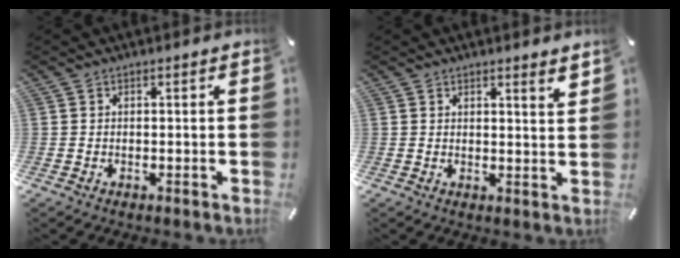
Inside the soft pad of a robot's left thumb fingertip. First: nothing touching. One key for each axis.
{"total": 2.4, "fx": 2.2, "fy": 0.0, "fz": 0.8, "tx": -0.012, "ty": -0.016, "tz": 0.039}